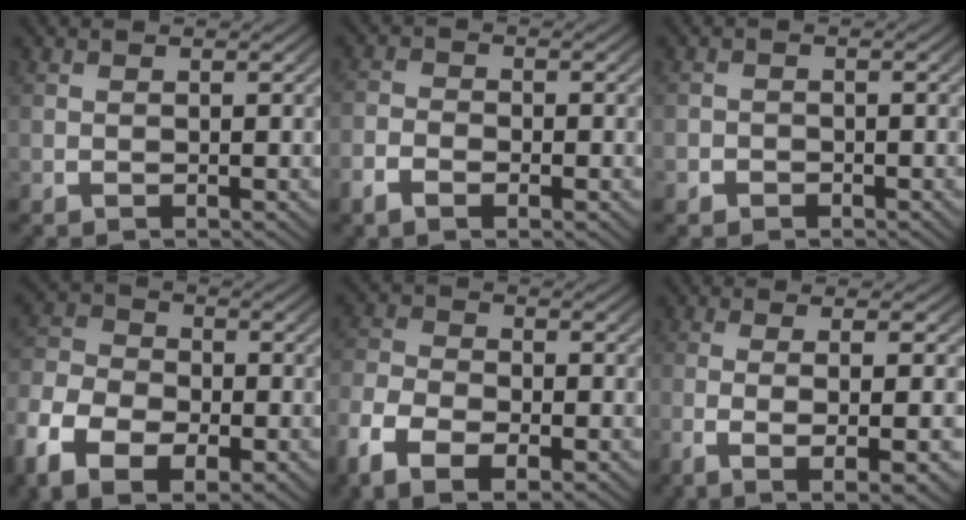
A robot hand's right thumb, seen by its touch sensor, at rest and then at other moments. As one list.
[{"total": 2.1, "force": [-1.2, 1.4, 1.0], "torque": [-0.020, -0.004, -0.028]}, {"total": 1.3, "force": [-0.8, 1.0, 0.0], "torque": [0.004, -0.004, -0.018]}, {"total": 8.5, "force": [-2.0, 6.2, 5.4], "torque": [-0.118, -0.024, -0.025]}, {"total": 5.7, "force": [-1.9, 3.8, 3.8], "torque": [-0.087, -0.015, -0.029]}, {"total": 6.6, "force": [-1.4, 1.9, 6.2], "torque": [-0.120, -0.015, -0.010]}]